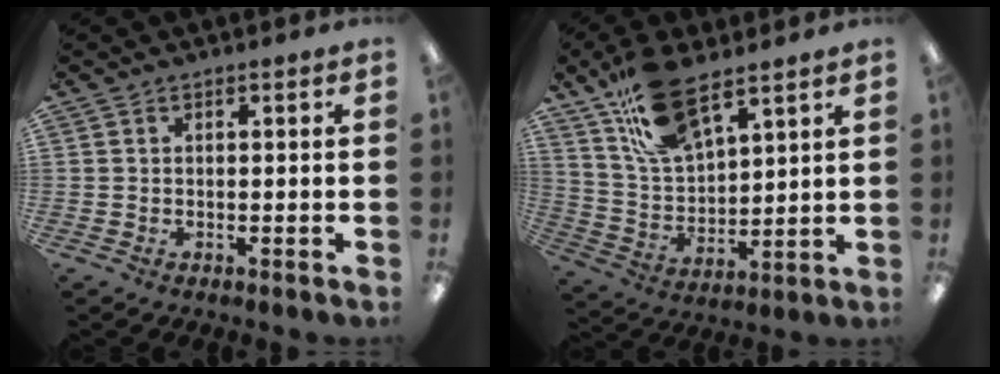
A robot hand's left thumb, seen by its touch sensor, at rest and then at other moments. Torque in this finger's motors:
{"motor_torque": [0.36, 0.47, -0.14, -0.23, 0.07]}